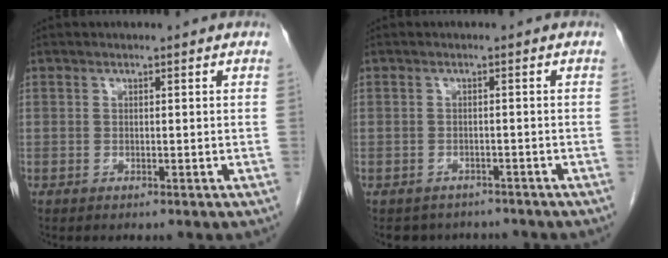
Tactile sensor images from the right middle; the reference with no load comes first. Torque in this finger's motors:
{"motor_torque": [0.02, -0.01, 0.00, 0.01]}